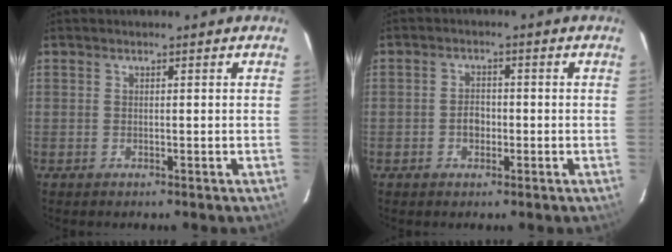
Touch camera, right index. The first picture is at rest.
{"total": 2.7, "force": [-0.8, 2.1, 1.6], "torque": [-0.028, 0.007, -0.014]}